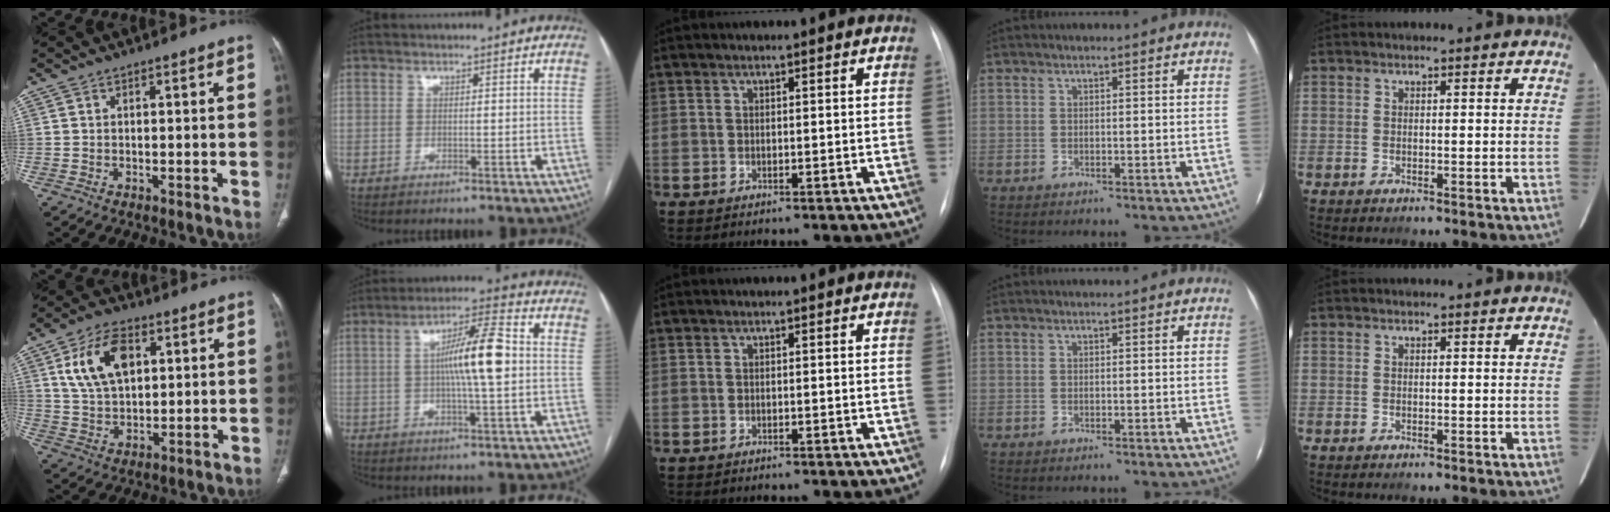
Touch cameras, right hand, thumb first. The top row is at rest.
{"thumb": {"total": 12.2, "force": [4.1, 7.3, 8.9], "torque": [-0.150, -0.005, 0.079]}, "index": {"total": 10.1, "force": [0.4, 1.0, 10.1], "torque": [-0.177, 0.014, 0.004]}, "middle": {"total": 2.1, "force": [-1.8, 0.5, 0.9], "torque": [-0.017, -0.007, -0.016]}}